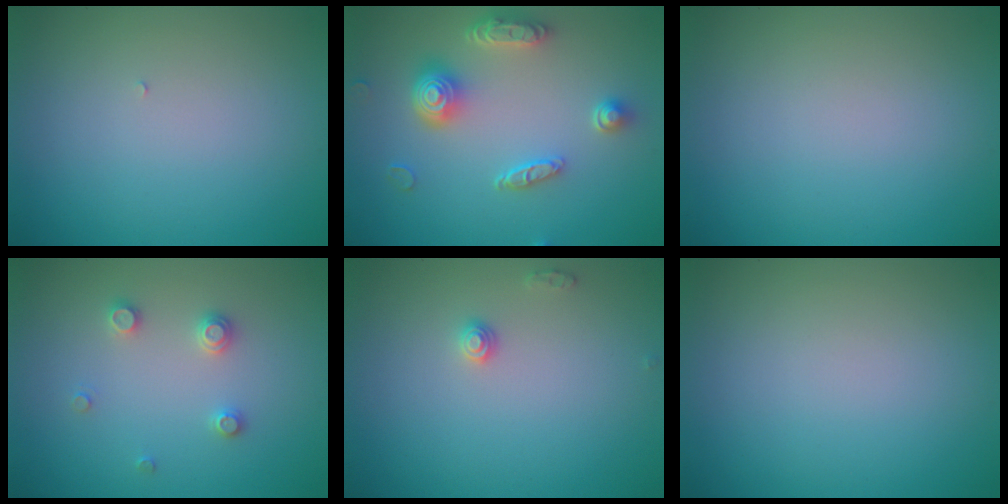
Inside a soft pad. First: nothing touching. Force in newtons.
{"total": 4.7, "press": 3.8, "slide": 2.8}
{"total": 0.0}
{"total": 1.8, "press": 1.7, "slide": 0.3}
{"total": 1.0, "press": 1.0, "slide": 0.1}
{"total": 0.0}